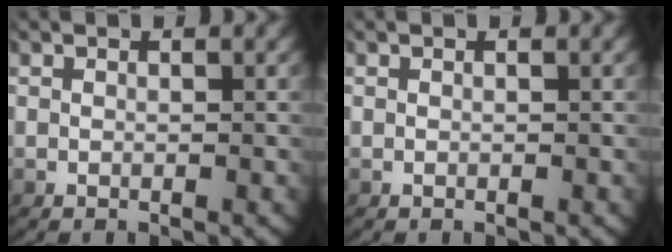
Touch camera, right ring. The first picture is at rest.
{"total": 0.0}